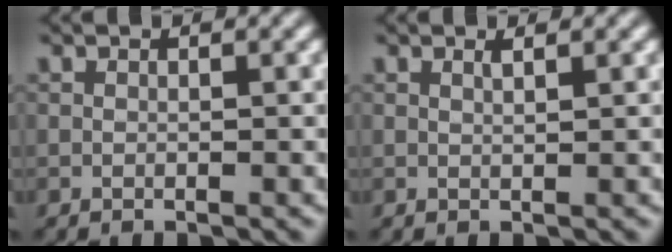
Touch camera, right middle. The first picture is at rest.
{"total": 0.6, "force": [0.5, 0.1, 0.3], "torque": [0.000, 0.003, 0.010]}